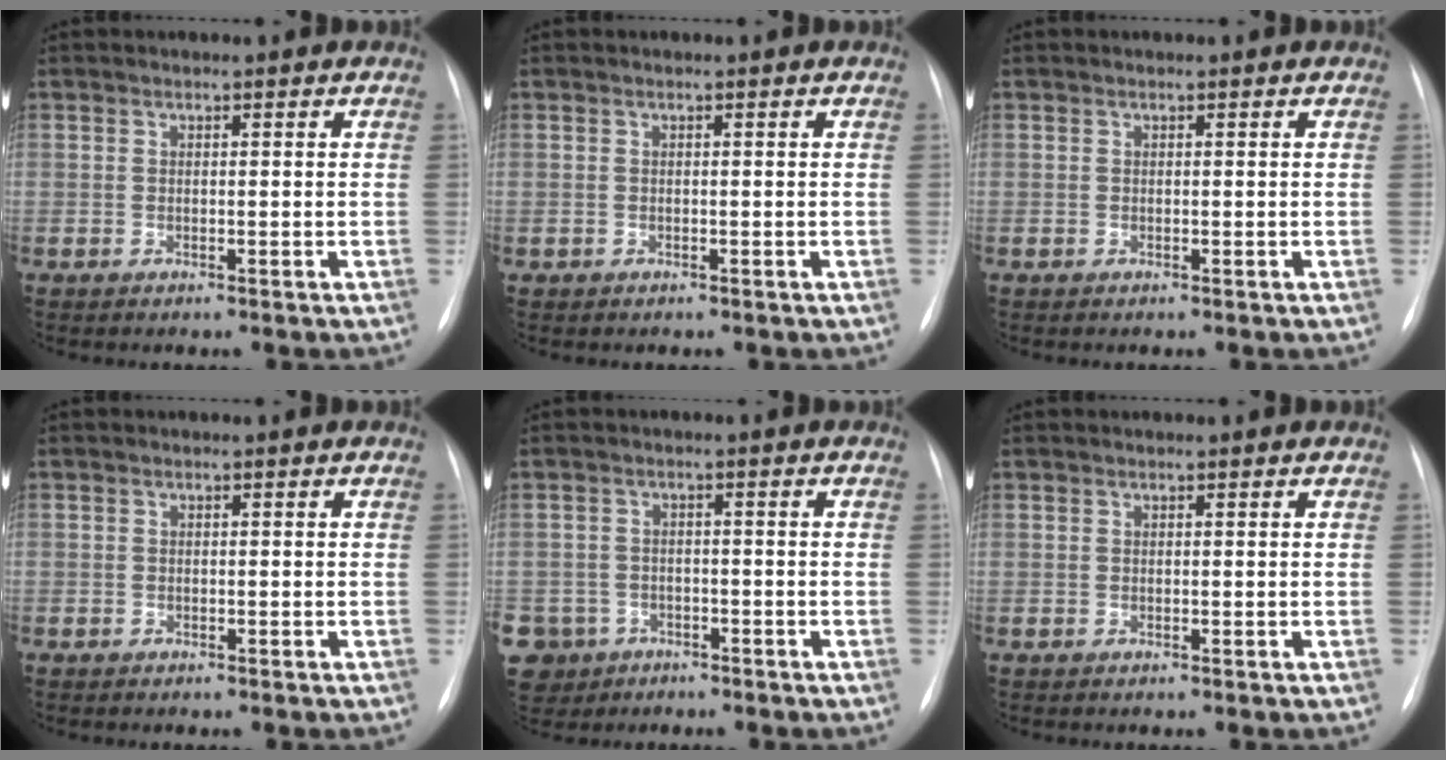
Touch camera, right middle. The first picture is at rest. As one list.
[{"total": 0.0}, {"total": 0.0}, {"total": 0.7, "force": [-0.4, 0.5, 0.0], "torque": [-0.007, 0.005, -0.009]}, {"total": 10.6, "force": [-5.5, 8.8, 2.2], "torque": [-0.087, 0.001, -0.083]}, {"total": 0.0}]